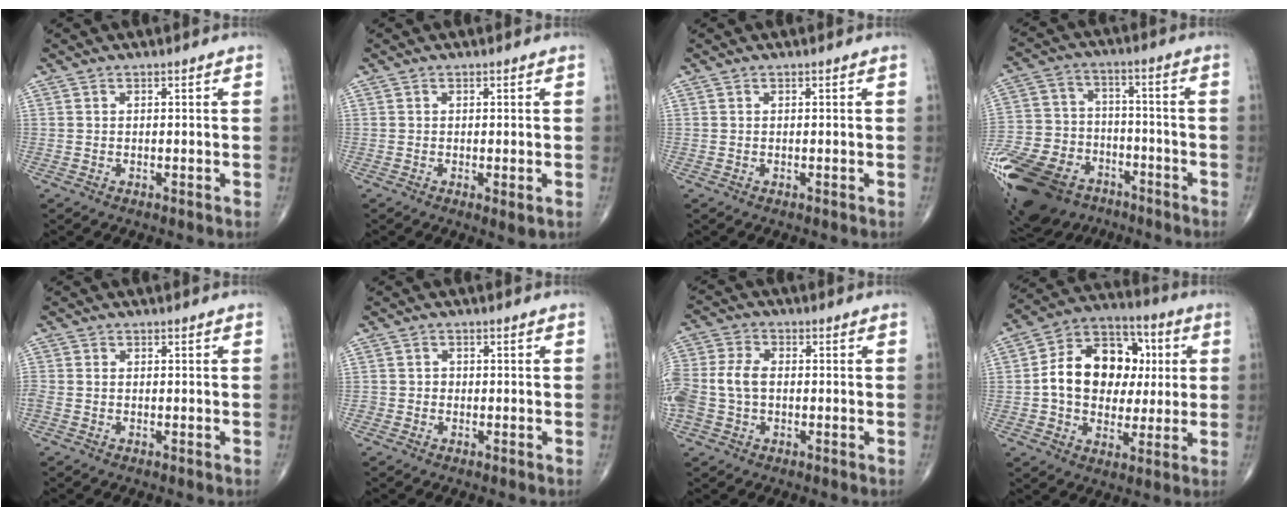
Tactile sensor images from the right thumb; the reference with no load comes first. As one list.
[{"total": 1.8, "force": [-0.4, 0.5, 1.7], "torque": [-0.031, -0.008, -0.006]}, {"total": 0.0}, {"total": 25.8, "force": [-15.0, 16.9, 12.5], "torque": [-0.317, 0.044, -0.261]}, {"total": 1.5, "force": [-0.5, 1.1, 1.0], "torque": [-0.030, 0.000, -0.011]}, {"total": 1.4, "force": [-0.6, 1.3, 0.1], "torque": [0.013, 0.008, -0.016]}, {"total": 9.4, "force": [-0.8, 6.4, 6.9], "torque": [-0.164, 0.022, -0.018]}, {"total": 18.0, "force": [1.6, 13.4, 11.9], "torque": [-0.151, 0.026, 0.023]}]